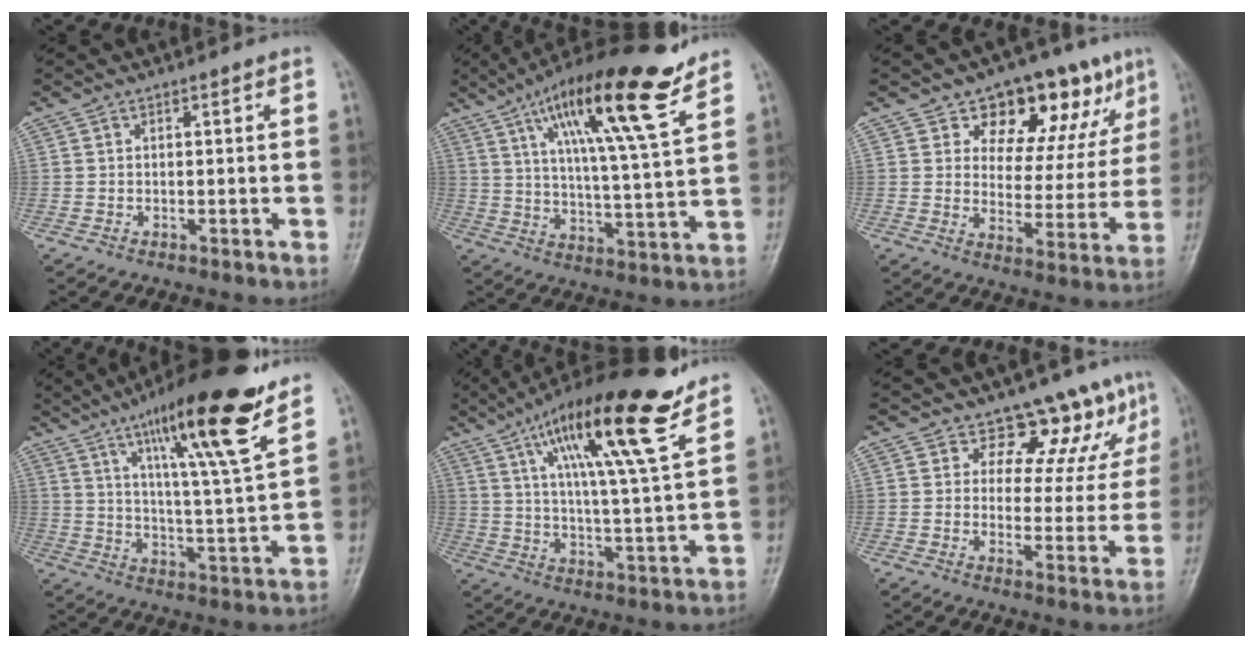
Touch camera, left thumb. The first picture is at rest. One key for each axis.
{"total": 19.5, "fx": 11.9, "fy": 3.1, "fz": 15.1, "tx": -0.233, "ty": -0.051, "tz": 0.194}
{"total": 16.2, "fx": 9.3, "fy": 9.1, "fz": 9.6, "tx": -0.060, "ty": -0.035, "tz": 0.134}
{"total": 19.8, "fx": 12.0, "fy": 2.2, "fz": 15.6, "tx": -0.231, "ty": -0.056, "tz": 0.190}
{"total": 20.1, "fx": 12.1, "fy": 3.0, "fz": 15.7, "tx": -0.244, "ty": -0.050, "tz": 0.199}
{"total": 10.3, "fx": 7.9, "fy": 5.6, "fz": 3.7, "tx": -0.004, "ty": -0.050, "tz": 0.090}